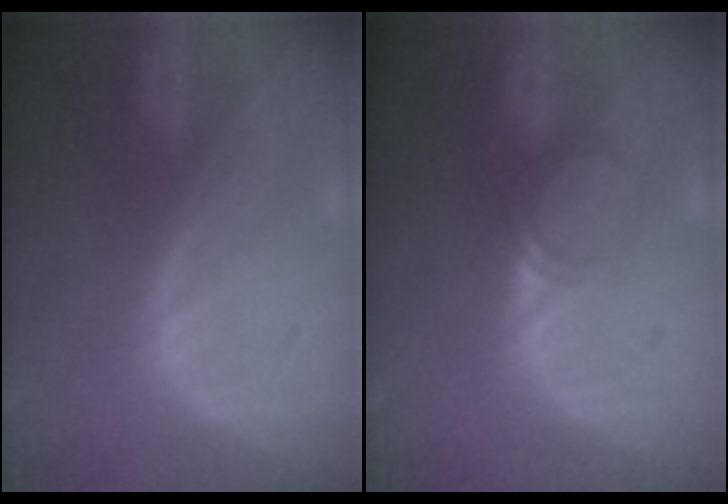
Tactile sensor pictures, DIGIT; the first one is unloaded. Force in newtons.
{"total": 2.1, "press": 1.8, "slide": 1.1}